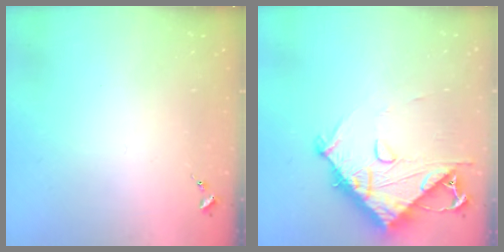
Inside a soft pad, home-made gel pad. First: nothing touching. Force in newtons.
{"total": 13.1, "press": 13.0, "slide": 1.0}